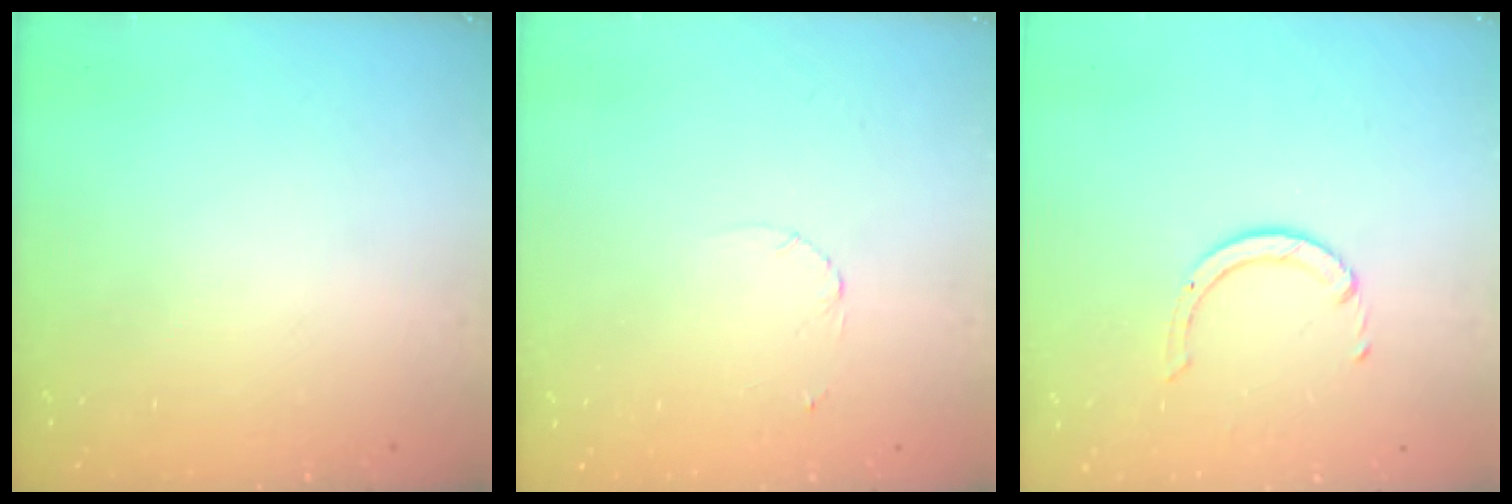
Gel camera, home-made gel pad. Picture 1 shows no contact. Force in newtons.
{"total": 1.6, "press": 1.6, "slide": 0.2}
{"total": 2.5, "press": 2.5, "slide": 0.2}